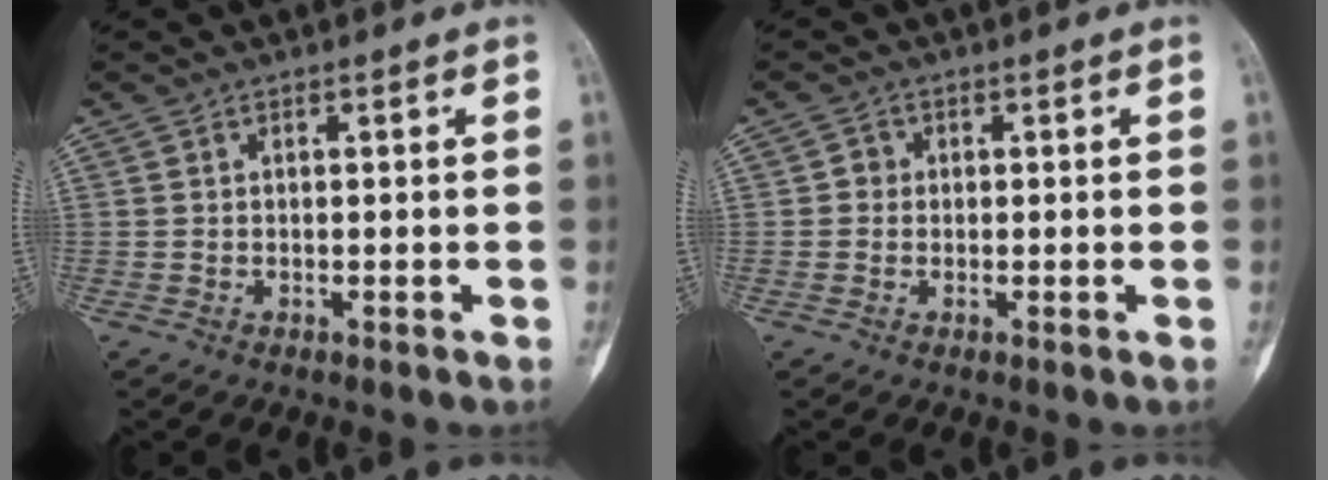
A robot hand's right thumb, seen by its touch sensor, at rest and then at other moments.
{"total": 1.5, "force": [0.0, 1.5, 0.5], "torque": [0.001, 0.005, -0.004]}